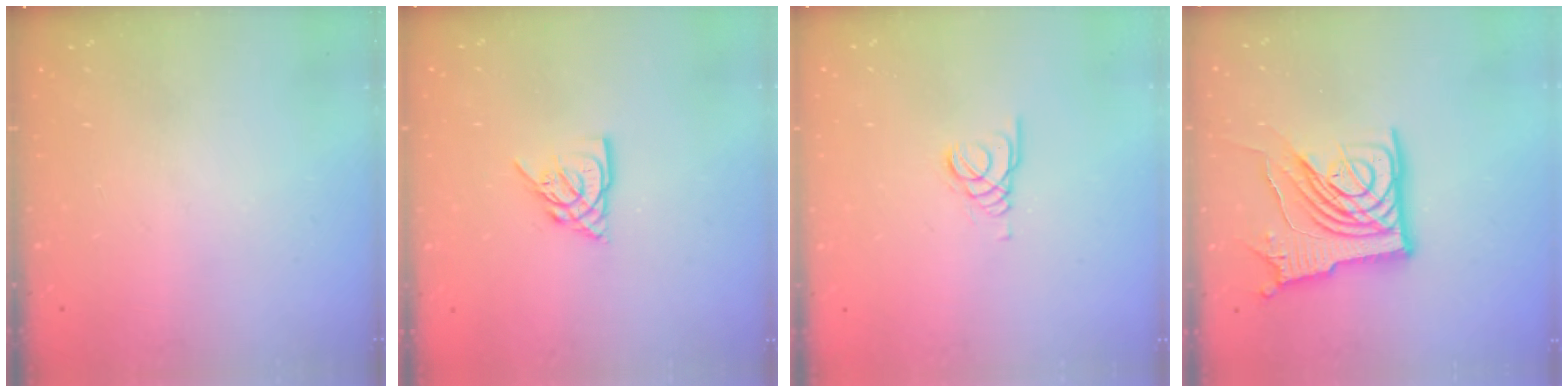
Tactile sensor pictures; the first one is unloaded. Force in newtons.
{"total": 6.1, "press": 6.1, "slide": 0.4}
{"total": 1.5, "press": 1.5, "slide": 0.1}
{"total": 14.5, "press": 14.4, "slide": 1.2}